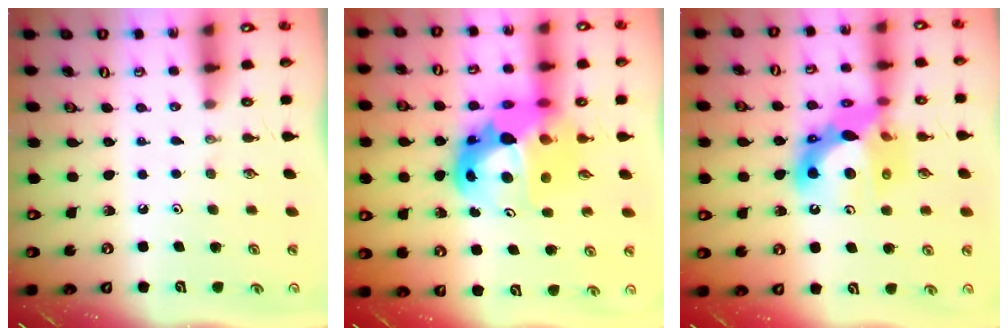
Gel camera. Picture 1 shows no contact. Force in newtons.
{"total": 17.5, "press": 17.4, "slide": 1.6}
{"total": 13.9, "press": 13.6, "slide": 2.8}